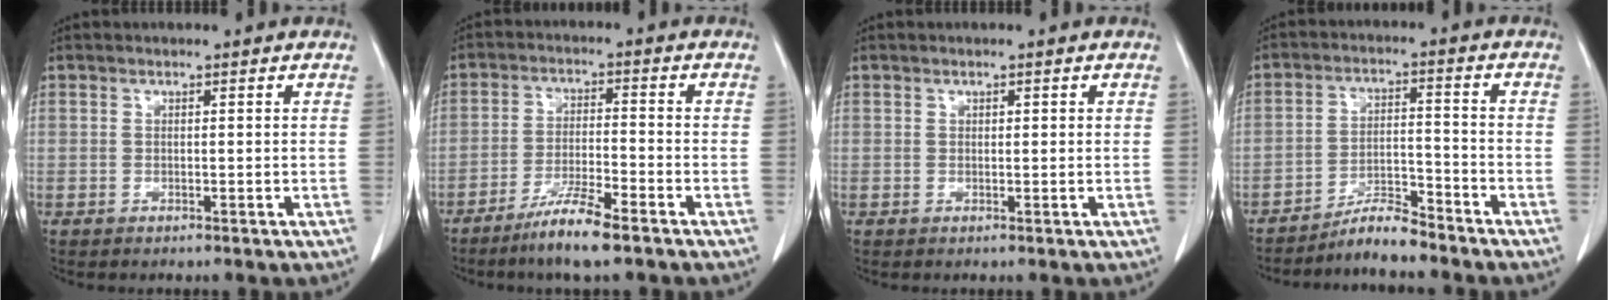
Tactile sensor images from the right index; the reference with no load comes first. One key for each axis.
{"total": 7.4, "fx": -5.3, "fy": 0.2, "fz": 5.1, "tx": -0.101, "ty": -0.017, "tz": -0.099}
{"total": 0.7, "fx": 0.3, "fy": 0.3, "fz": 0.5, "tx": -0.005, "ty": 0.000, "tz": 0.004}
{"total": 5.5, "fx": -5.2, "fy": 0.2, "fz": 1.6, "tx": -0.029, "ty": -0.003, "tz": -0.093}